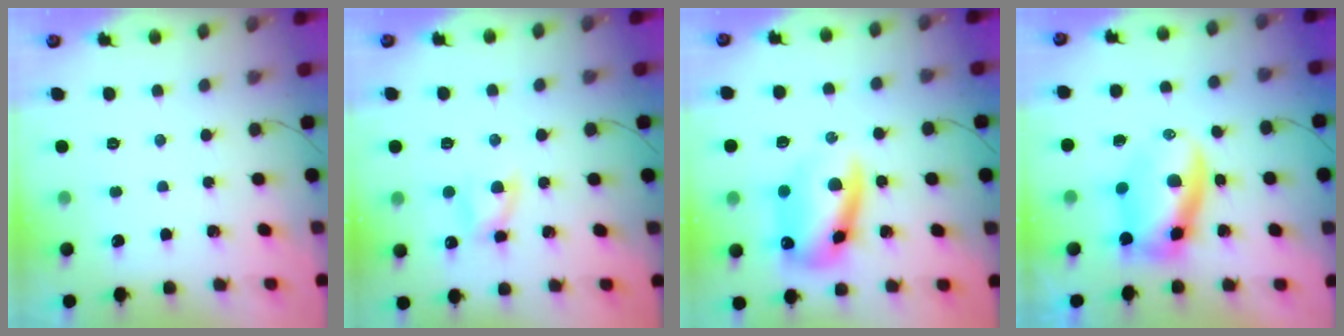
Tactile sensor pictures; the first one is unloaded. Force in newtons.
{"total": 5.9, "press": 5.8, "slide": 1.4}
{"total": 13.4, "press": 13.1, "slide": 2.9}
{"total": 8.0, "press": 7.7, "slide": 2.2}